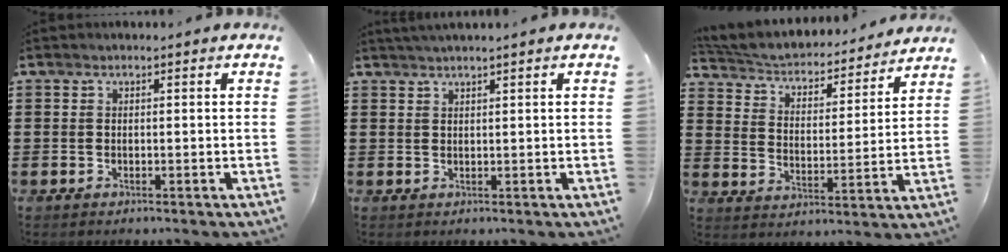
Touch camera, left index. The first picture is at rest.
{"total": 1.4, "force": [1.2, -0.3, 0.6], "torque": [-0.011, 0.000, 0.022]}
{"total": 3.3, "force": [3.1, 0.9, 0.9], "torque": [-0.038, -0.027, 0.043]}